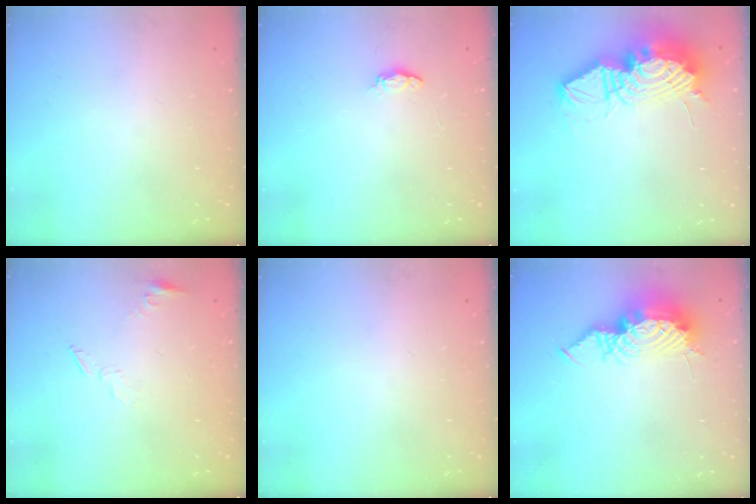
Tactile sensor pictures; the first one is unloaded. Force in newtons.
{"total": 2.5, "press": 2.5, "slide": 0.4}
{"total": 22.6, "press": 22.5, "slide": 2.2}
{"total": 5.5, "press": 5.4, "slide": 0.5}
{"total": 0.0}
{"total": 13.6, "press": 12.6, "slide": 5.2}